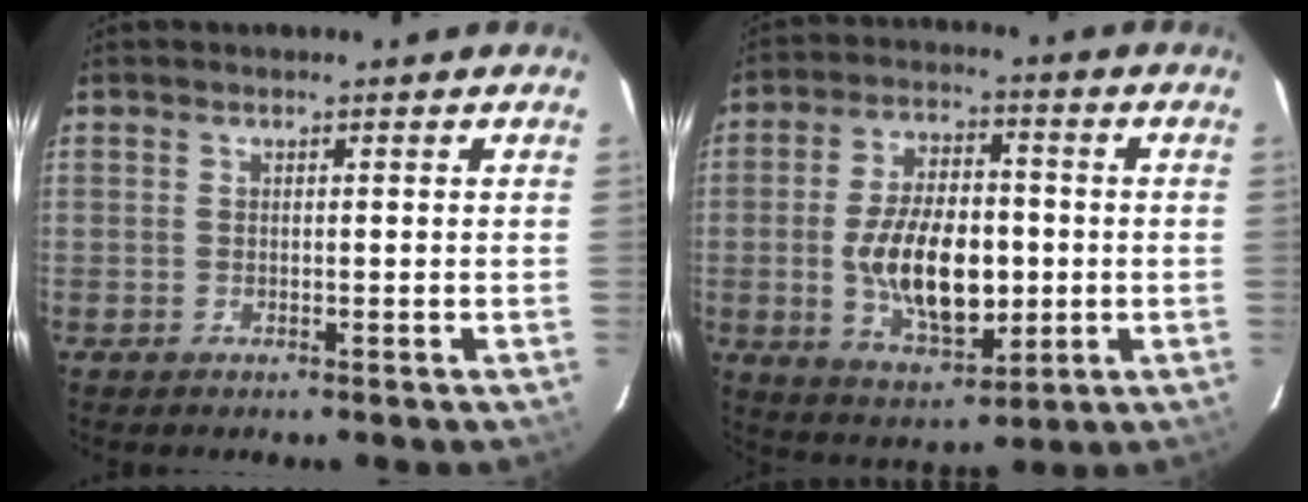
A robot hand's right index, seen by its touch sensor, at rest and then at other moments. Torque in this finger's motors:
{"motor_torque": [1.43, -0.71, 0.90, 0.20]}